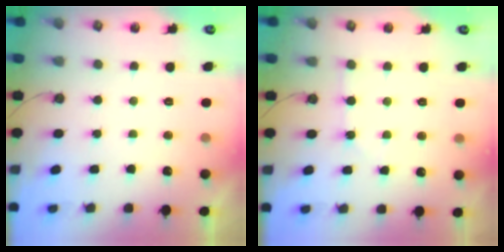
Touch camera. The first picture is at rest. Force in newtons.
{"total": 2.0, "press": 2.0, "slide": 0.2}